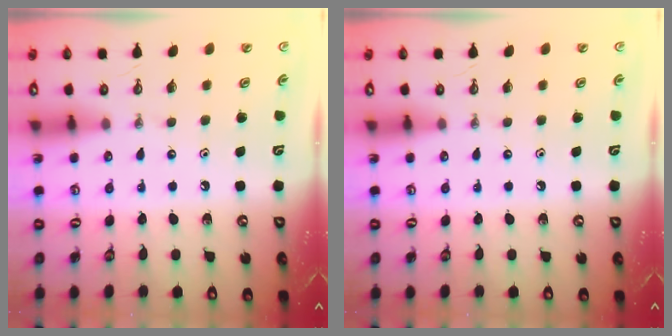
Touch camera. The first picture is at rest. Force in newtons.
{"total": 0.0}